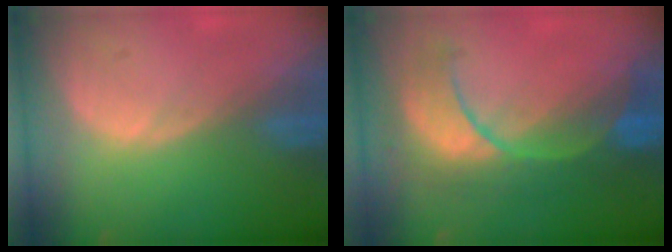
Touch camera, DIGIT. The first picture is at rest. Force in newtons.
{"total": 8.9, "press": 8.9, "slide": 0.6}